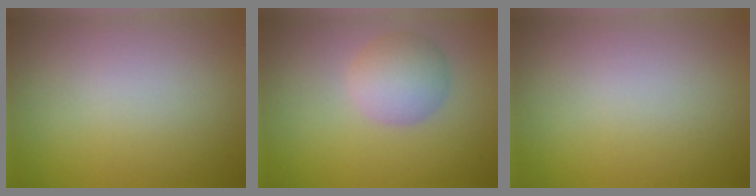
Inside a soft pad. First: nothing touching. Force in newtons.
{"total": 3.5, "press": 3.5, "slide": 0.3}
{"total": 0.0}